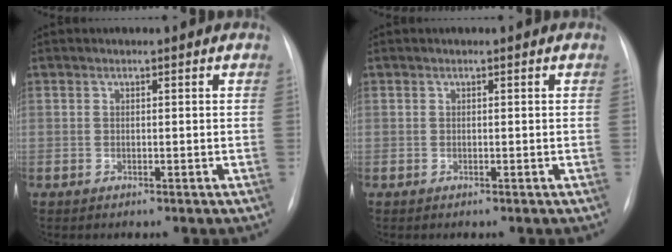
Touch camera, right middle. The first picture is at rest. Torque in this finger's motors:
{"motor_torque": [0.08, -0.05, 0.08, 0.01]}